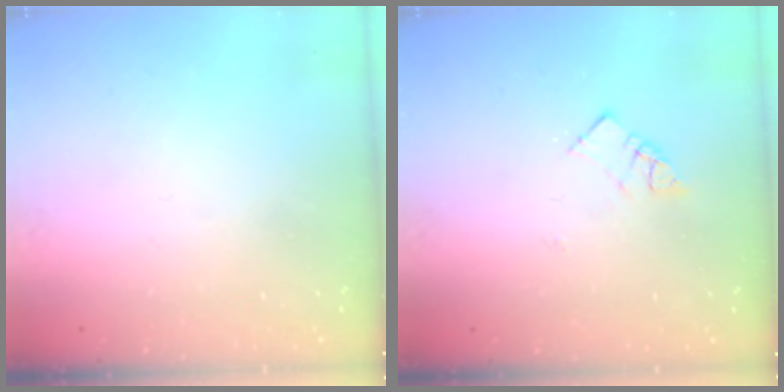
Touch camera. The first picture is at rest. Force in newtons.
{"total": 5.4, "press": 5.4, "slide": 0.1}